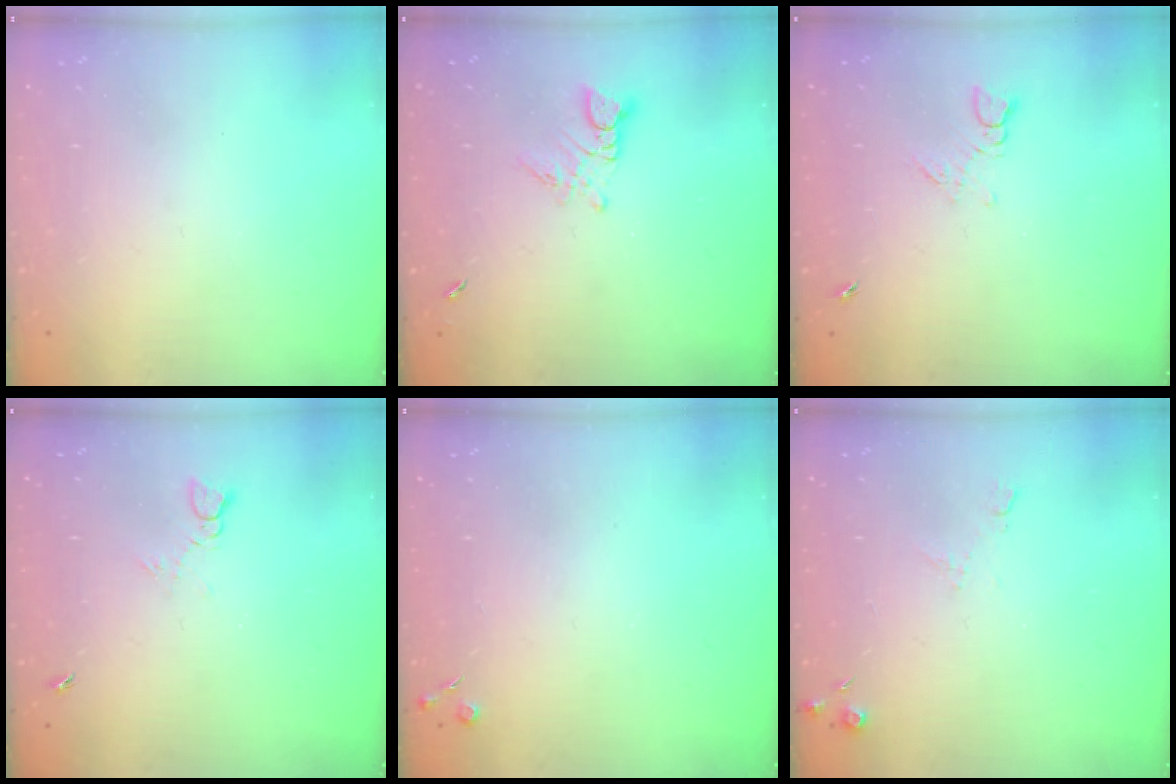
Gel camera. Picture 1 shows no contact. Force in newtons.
{"total": 3.4, "press": 3.4, "slide": 0.4}
{"total": 4.0, "press": 3.9, "slide": 0.7}
{"total": 3.0, "press": 2.9, "slide": 0.4}
{"total": 4.2, "press": 4.1, "slide": 0.6}
{"total": 6.5, "press": 6.4, "slide": 0.9}